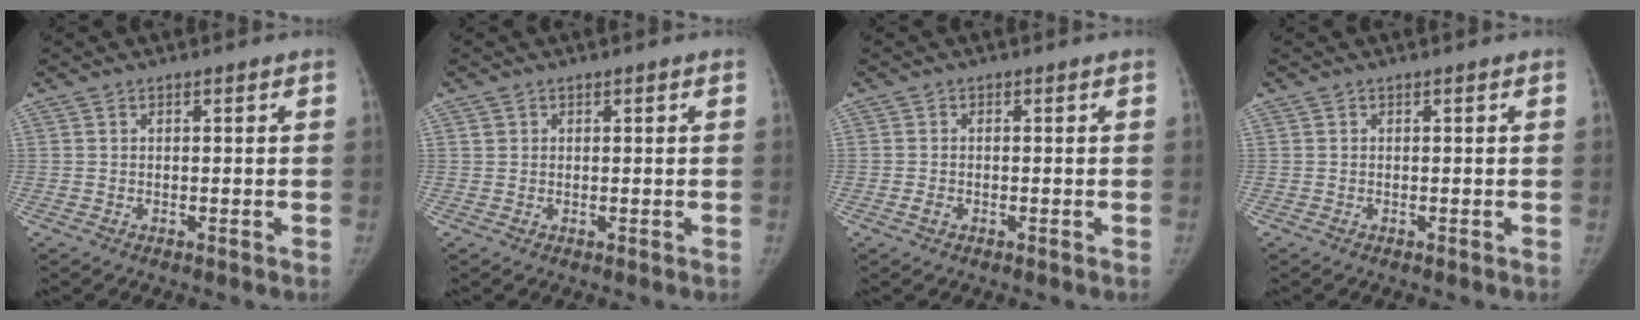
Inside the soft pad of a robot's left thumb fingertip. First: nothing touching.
{"total": 1.0, "force": [0.4, 0.8, 0.3], "torque": [0.002, 0.002, 0.011]}
{"total": 1.3, "force": [-0.6, 1.0, 0.7], "torque": [-0.012, 0.002, -0.012]}
{"total": 0.0}